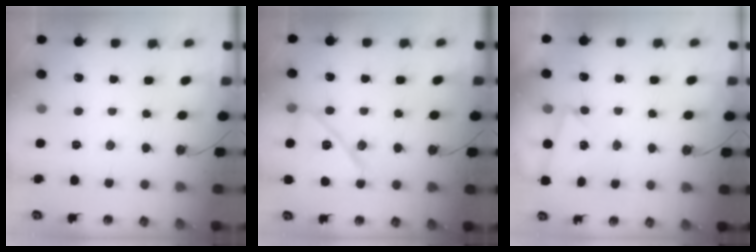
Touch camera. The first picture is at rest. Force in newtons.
{"total": 14.2, "press": 14.2, "slide": 0.3}
{"total": 2.2, "press": 2.2, "slide": 0.2}